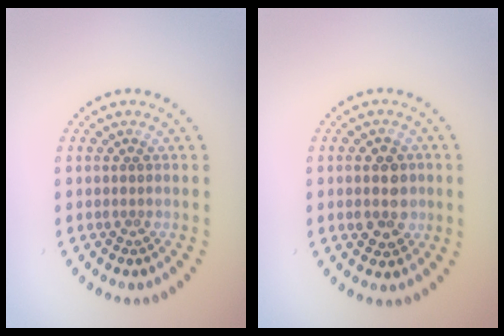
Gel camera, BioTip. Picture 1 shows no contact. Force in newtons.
{"total": 3.2, "press": 3.2, "slide": 0.5}